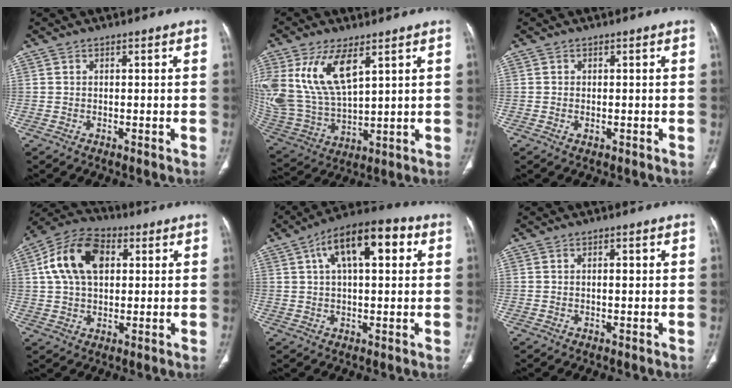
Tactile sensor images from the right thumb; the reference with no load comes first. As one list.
[{"total": 17.4, "force": [7.3, 8.3, 13.4], "torque": [-0.278, -0.025, 0.157]}, {"total": 0.9, "force": [-0.2, 0.6, 0.6], "torque": [-0.013, 0.002, -0.001]}, {"total": 14.2, "force": [3.6, 9.1, 10.3], "torque": [-0.179, 0.015, 0.057]}, {"total": 14.2, "force": [4.8, 6.3, 11.8], "torque": [-0.175, 0.024, 0.069]}, {"total": 1.5, "force": [0.3, 0.6, 1.4], "torque": [-0.024, 0.002, 0.006]}]